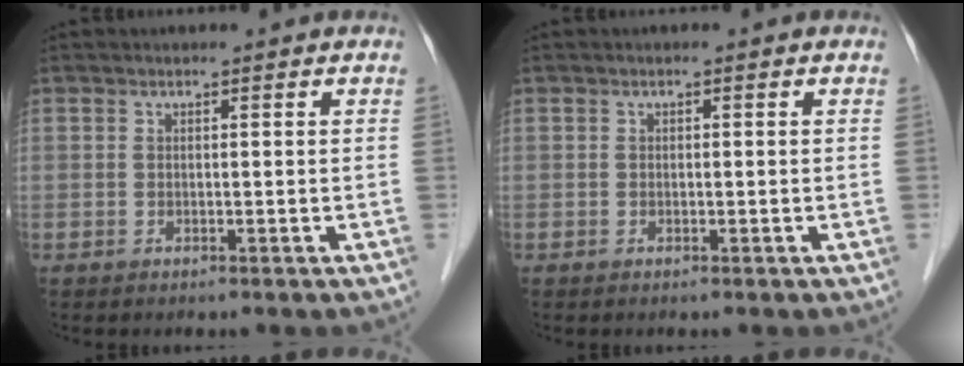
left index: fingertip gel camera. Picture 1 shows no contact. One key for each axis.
{"total": 0.0}